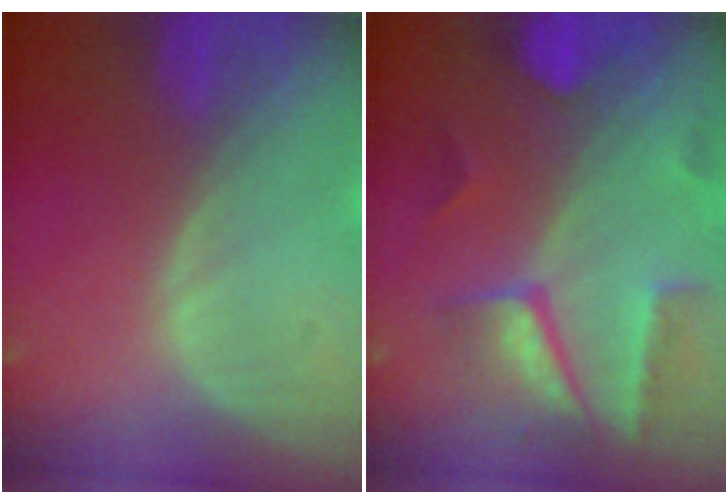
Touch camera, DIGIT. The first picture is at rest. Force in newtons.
{"total": 8.2, "press": 7.7, "slide": 2.7}